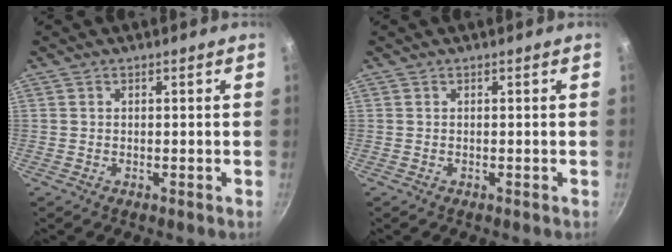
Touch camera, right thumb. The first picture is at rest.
{"total": 0.0}